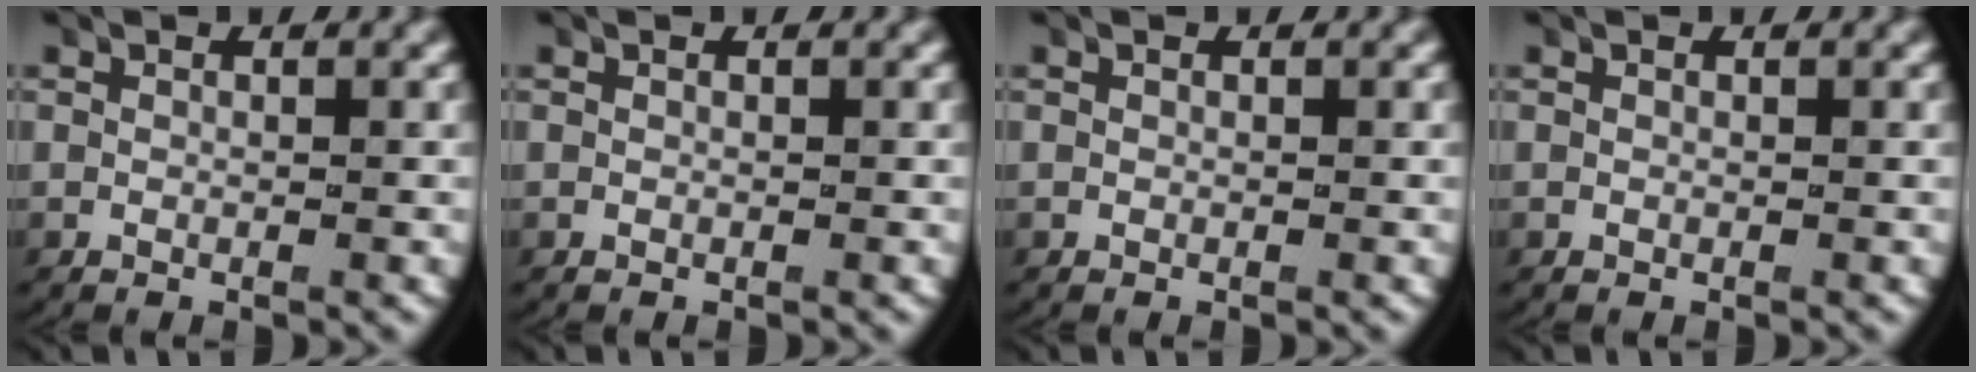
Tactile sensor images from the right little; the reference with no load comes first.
{"total": 0.0}
{"total": 0.0}
{"total": 0.0}